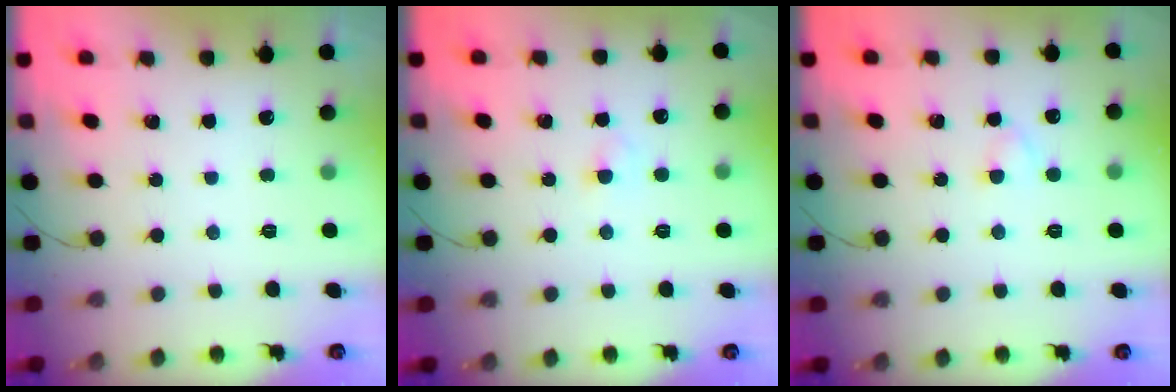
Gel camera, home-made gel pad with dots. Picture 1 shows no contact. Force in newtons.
{"total": 2.6, "press": 2.4, "slide": 1.0}
{"total": 2.2, "press": 1.9, "slide": 1.1}